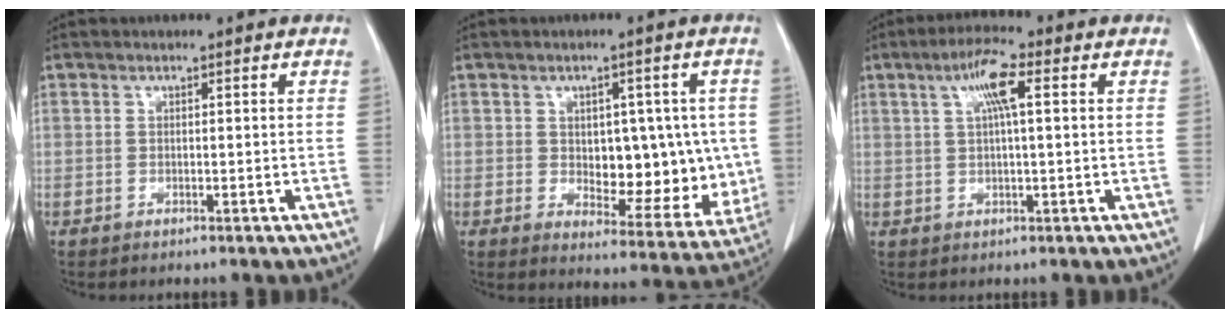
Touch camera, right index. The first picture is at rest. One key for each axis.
{"total": 11.9, "fx": 0.1, "fy": 6.4, "fz": 10.0, "tx": -0.116, "ty": 0.009, "tz": 0.023}
{"total": 5.9, "fx": 1.9, "fy": 0.7, "fz": 5.5, "tx": -0.105, "ty": 0.013, "tz": 0.033}